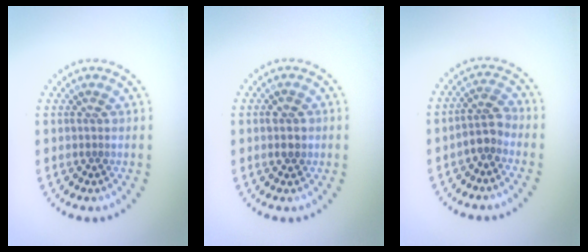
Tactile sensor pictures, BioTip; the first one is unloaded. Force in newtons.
{"total": 1.5, "press": 1.4, "slide": 0.5}
{"total": 2.0, "press": 1.6, "slide": 1.2}